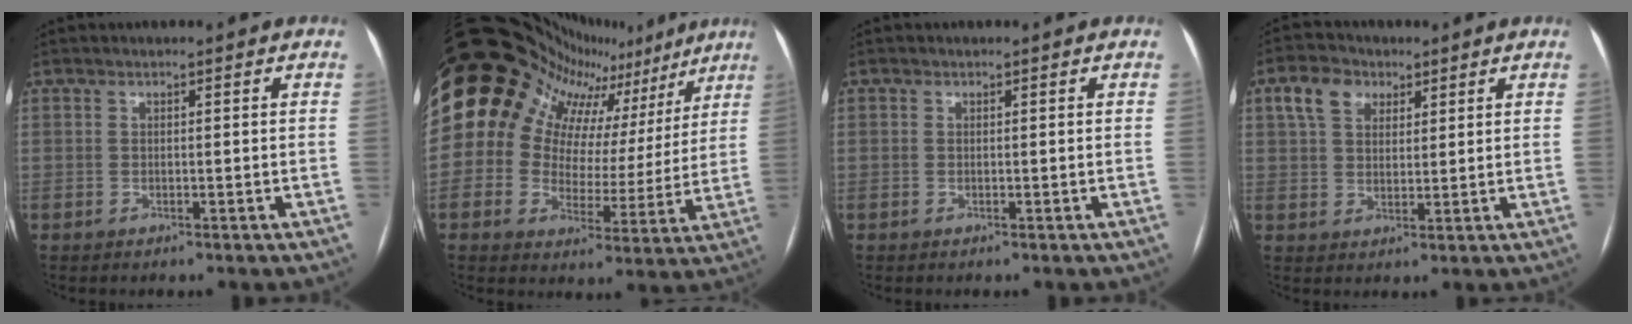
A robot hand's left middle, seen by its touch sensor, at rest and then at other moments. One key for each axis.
{"total": 23.1, "fx": 14.7, "fy": 14.5, "fz": 10.3, "tx": -0.197, "ty": 0.080, "tz": 0.196}
{"total": 0.0}
{"total": 6.1, "fx": 3.0, "fy": 4.2, "fz": 3.1, "tx": -0.065, "ty": 0.025, "tz": 0.059}